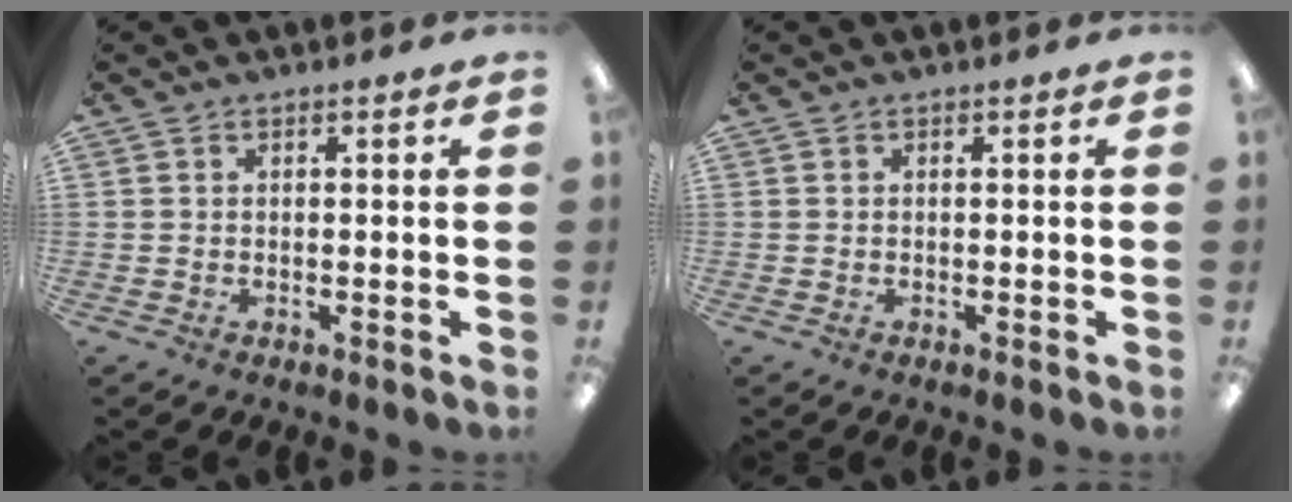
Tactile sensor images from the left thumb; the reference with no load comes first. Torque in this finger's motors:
{"motor_torque": [0.00, 0.00, 0.05, -0.05, 0.00]}